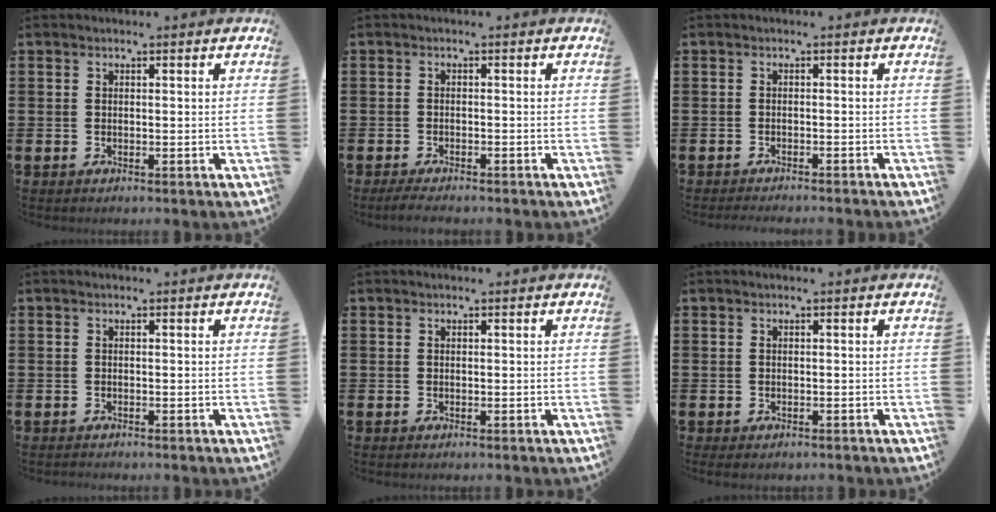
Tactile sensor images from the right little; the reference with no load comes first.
{"total": 1.5, "force": [-1.2, 0.3, 0.8], "torque": [-0.014, 0.001, -0.025]}
{"total": 1.1, "force": [-1.0, -0.2, 0.1], "torque": [-0.002, 0.000, -0.021]}
{"total": 0.0}
{"total": 0.0}
{"total": 0.0}